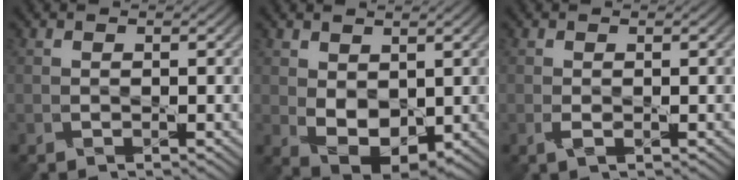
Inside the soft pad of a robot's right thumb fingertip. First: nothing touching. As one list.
[{"total": 5.6, "force": [0.8, 3.7, 4.2], "torque": [-0.088, -0.011, 0.019]}, {"total": 1.4, "force": [-0.3, 0.6, 1.2], "torque": [-0.030, -0.002, -0.006]}]